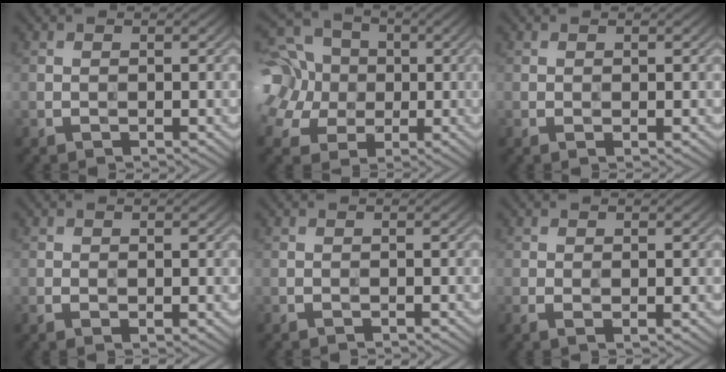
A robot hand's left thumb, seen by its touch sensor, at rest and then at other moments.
{"total": 12.8, "force": [1.2, 11.0, 6.5], "torque": [-0.195, 0.030, -0.014]}
{"total": 0.6, "force": [0.0, 0.2, 0.6], "torque": [-0.011, -0.004, 0.000]}
{"total": 1.8, "force": [-0.2, 0.9, 1.6], "torque": [-0.027, -0.008, 0.000]}
{"total": 0.0}
{"total": 2.0, "force": [0.0, 0.8, 1.8], "torque": [-0.038, -0.007, 0.001]}